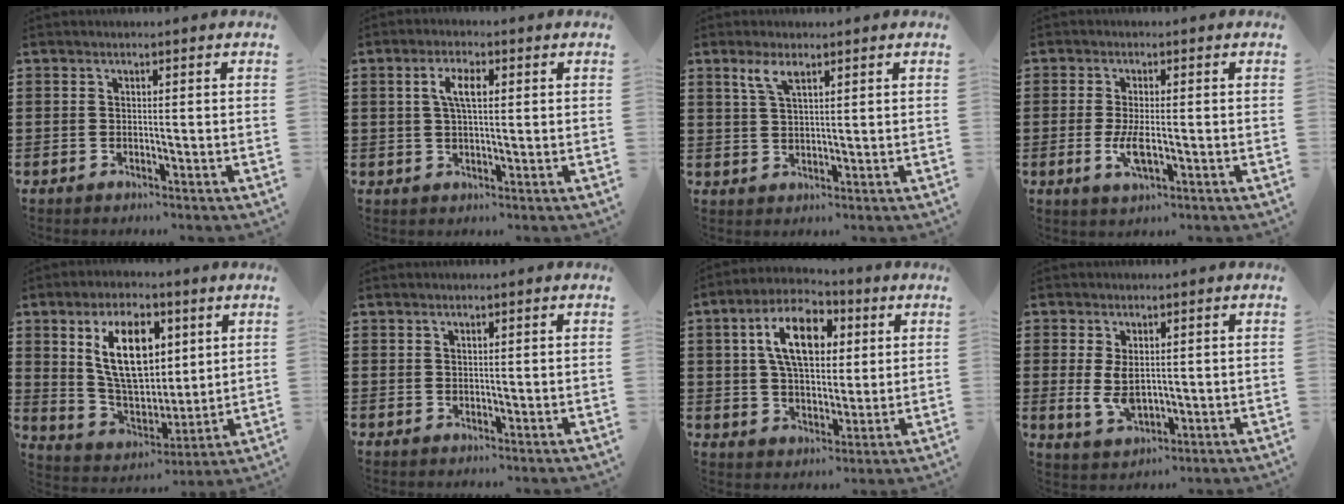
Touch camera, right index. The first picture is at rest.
{"total": 4.1, "force": [0.9, 1.5, 3.7], "torque": [-0.076, 0.010, 0.012]}
{"total": 3.6, "force": [2.1, 1.2, 2.7], "torque": [-0.060, 0.006, 0.036]}
{"total": 4.4, "force": [-0.9, 1.5, 4.0], "torque": [-0.089, -0.006, -0.020]}
{"total": 12.4, "force": [4.5, 6.9, 9.3], "torque": [-0.188, 0.013, 0.081]}
{"total": 0.7, "force": [0.5, 0.4, 0.2], "torque": [-0.005, 0.002, 0.010]}
{"total": 10.7, "force": [3.3, 6.0, 8.2], "torque": [-0.165, 0.013, 0.054]}
{"total": 5.0, "force": [0.4, 2.7, 4.1], "torque": [-0.095, -0.002, 0.007]}